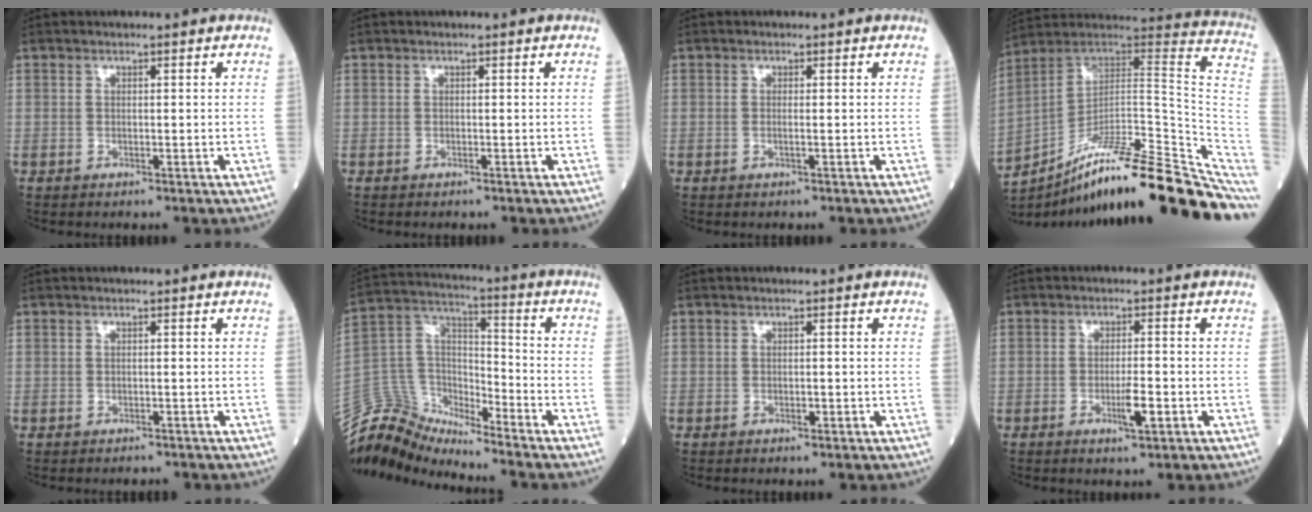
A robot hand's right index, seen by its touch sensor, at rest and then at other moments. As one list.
[{"total": 0.0}, {"total": 0.5, "force": [-0.1, -0.2, 0.5], "torque": [-0.012, 0.001, -0.002]}, {"total": 27.5, "force": [-19.0, 3.9, 19.5], "torque": [-0.186, 0.030, -0.291]}, {"total": 0.7, "force": [-0.6, 0.3, 0.2], "torque": [-0.006, 0.000, -0.005]}, {"total": 10.8, "force": [-10.7, 1.2, 0.1], "torque": [-0.013, 0.070, -0.208]}, {"total": 0.6, "force": [-0.2, 0.2, 0.6], "torque": [-0.013, 0.000, 0.000]}, {"total": 3.5, "force": [-1.3, 0.4, 3.3], "torque": [-0.058, -0.002, -0.017]}]